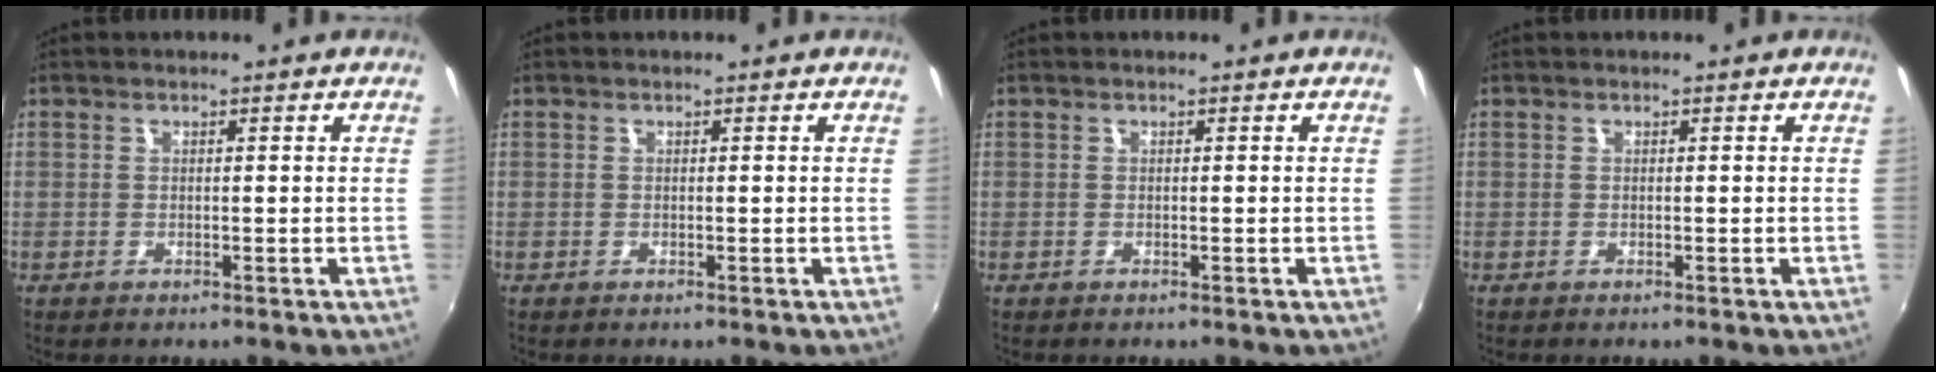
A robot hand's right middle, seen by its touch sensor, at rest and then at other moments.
{"total": 0.0}
{"total": 0.0}
{"total": 0.0}